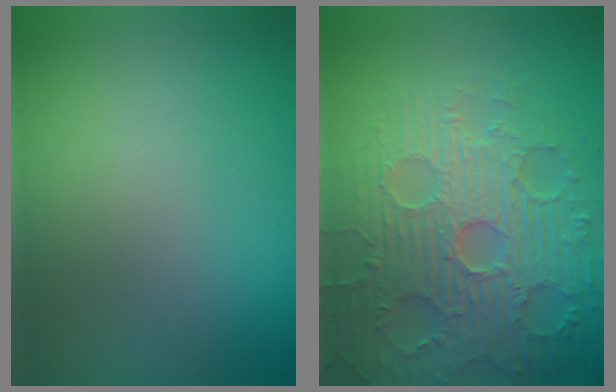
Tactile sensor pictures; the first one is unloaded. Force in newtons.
{"total": 9.3, "press": 6.7, "slide": 6.4}